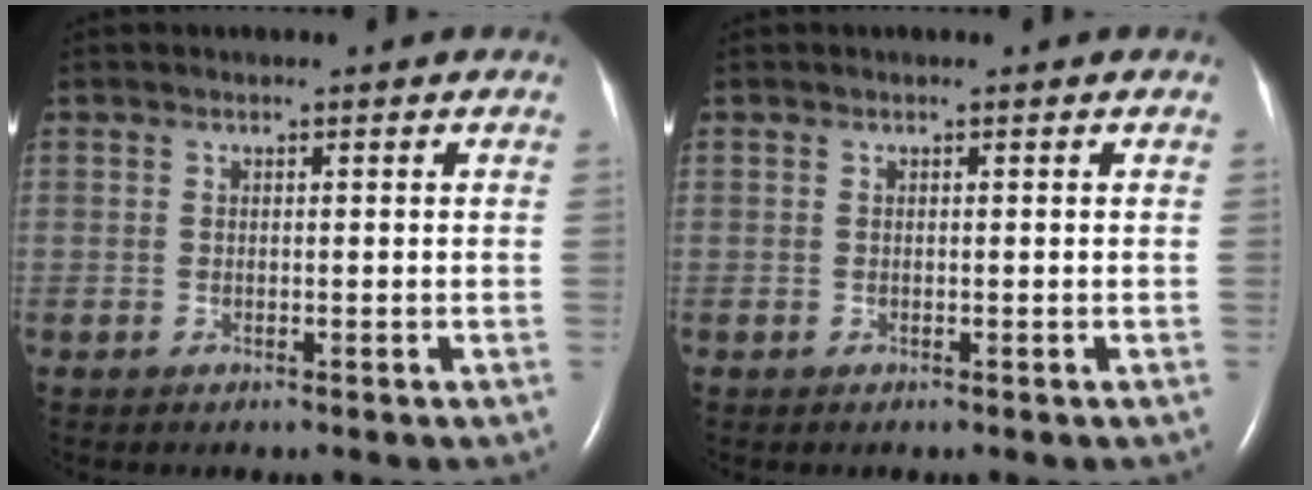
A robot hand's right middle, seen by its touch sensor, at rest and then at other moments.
{"total": 0.0}